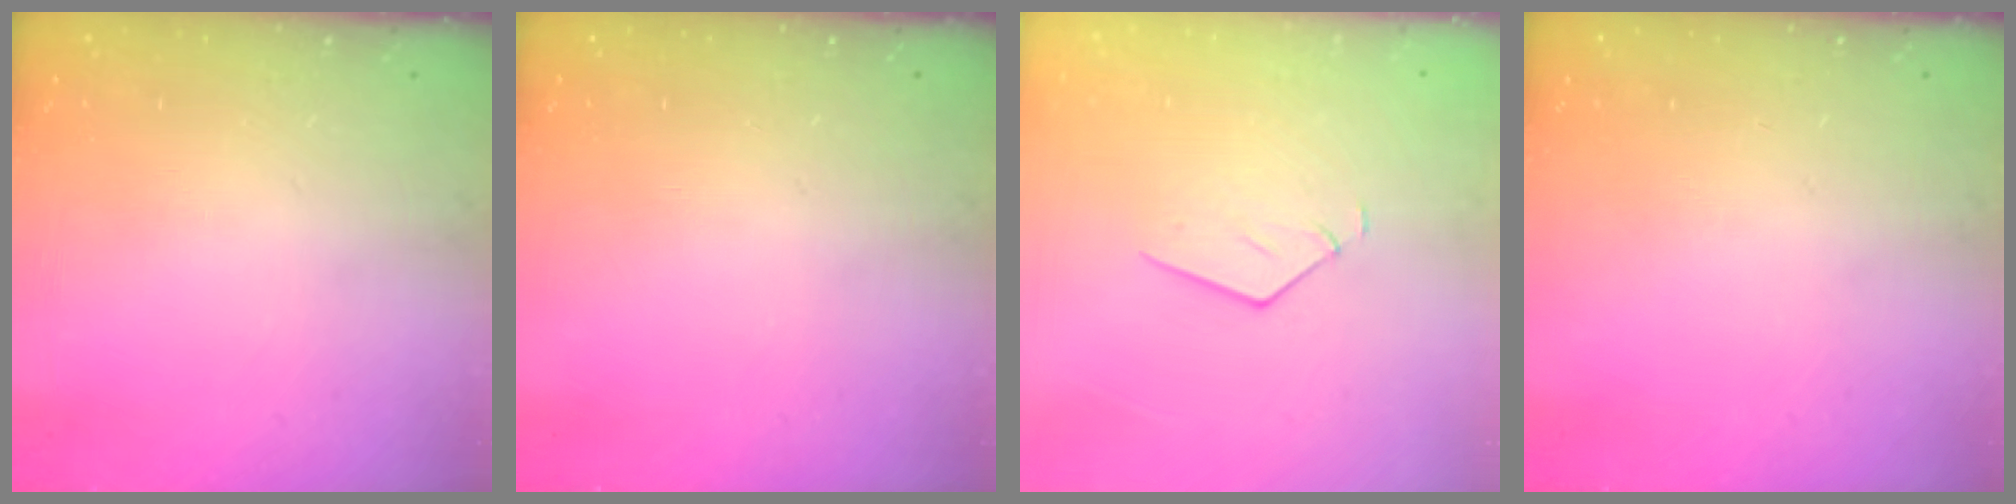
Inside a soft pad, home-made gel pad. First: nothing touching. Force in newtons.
{"total": 0.0}
{"total": 3.5, "press": 3.4, "slide": 0.2}
{"total": 0.0}